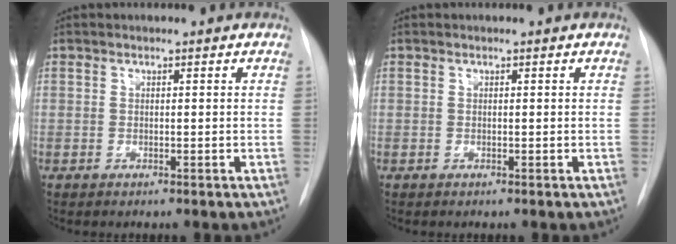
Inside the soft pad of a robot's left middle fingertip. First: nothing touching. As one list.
[{"total": 0.0}]